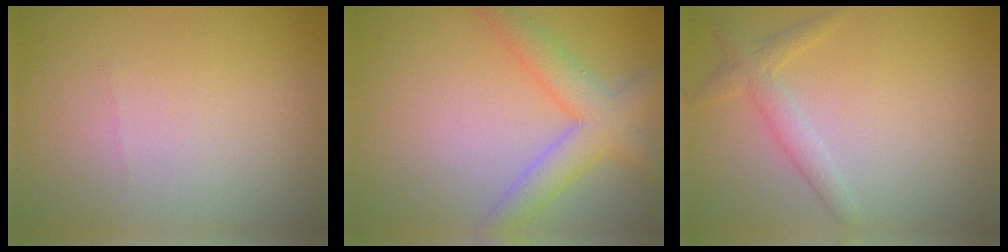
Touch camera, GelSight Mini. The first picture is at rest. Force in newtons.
{"total": 4.6, "press": 4.6, "slide": 0.3}
{"total": 1.9, "press": 1.9, "slide": 0.1}